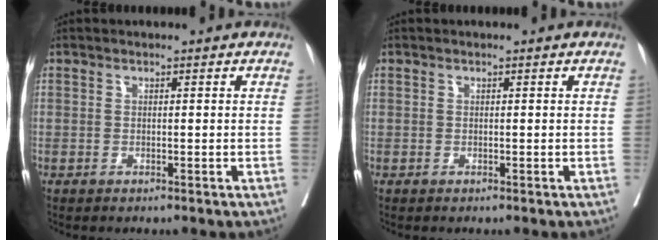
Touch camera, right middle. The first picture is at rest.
{"total": 0.0}